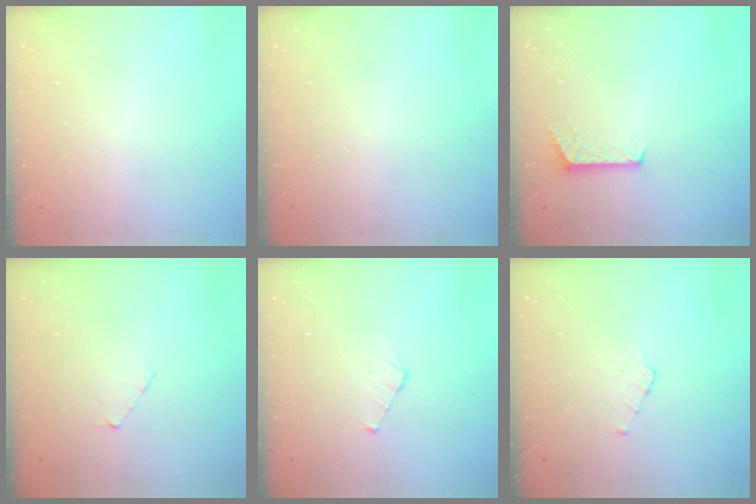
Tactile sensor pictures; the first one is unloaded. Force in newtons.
{"total": 0.0}
{"total": 6.1, "press": 6.1, "slide": 0.6}
{"total": 3.0, "press": 3.0, "slide": 0.3}
{"total": 4.0, "press": 4.0, "slide": 0.4}
{"total": 2.5, "press": 2.5, "slide": 0.3}